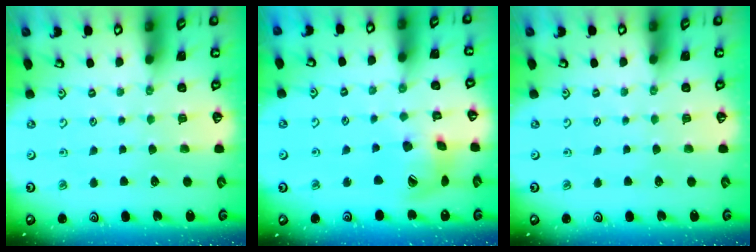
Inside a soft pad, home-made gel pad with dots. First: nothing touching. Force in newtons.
{"total": 13.4, "press": 13.3, "slide": 1.8}
{"total": 0.0}